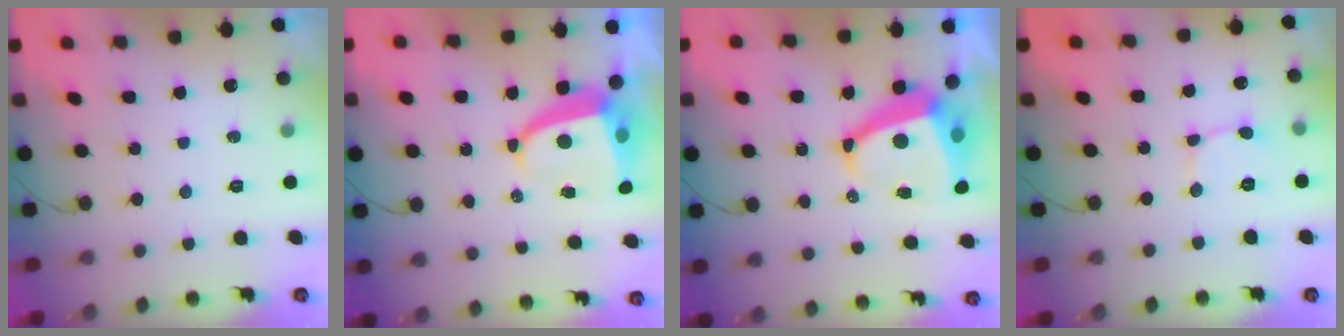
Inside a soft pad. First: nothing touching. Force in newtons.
{"total": 5.7, "press": 5.7, "slide": 0.4}
{"total": 10.2, "press": 10.1, "slide": 1.4}
{"total": 1.6, "press": 1.6, "slide": 0.1}